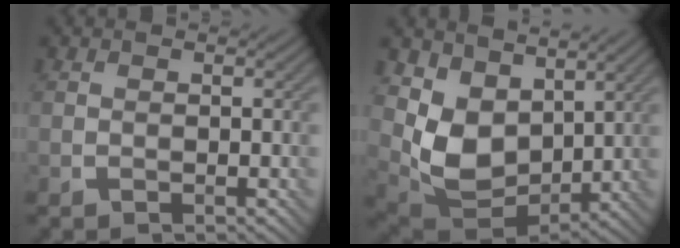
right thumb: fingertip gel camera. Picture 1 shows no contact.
{"total": 8.3, "force": [3.4, 5.7, 5.0], "torque": [-0.124, -0.022, 0.069]}